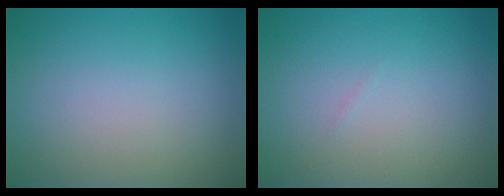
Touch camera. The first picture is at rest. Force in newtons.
{"total": 0.0}